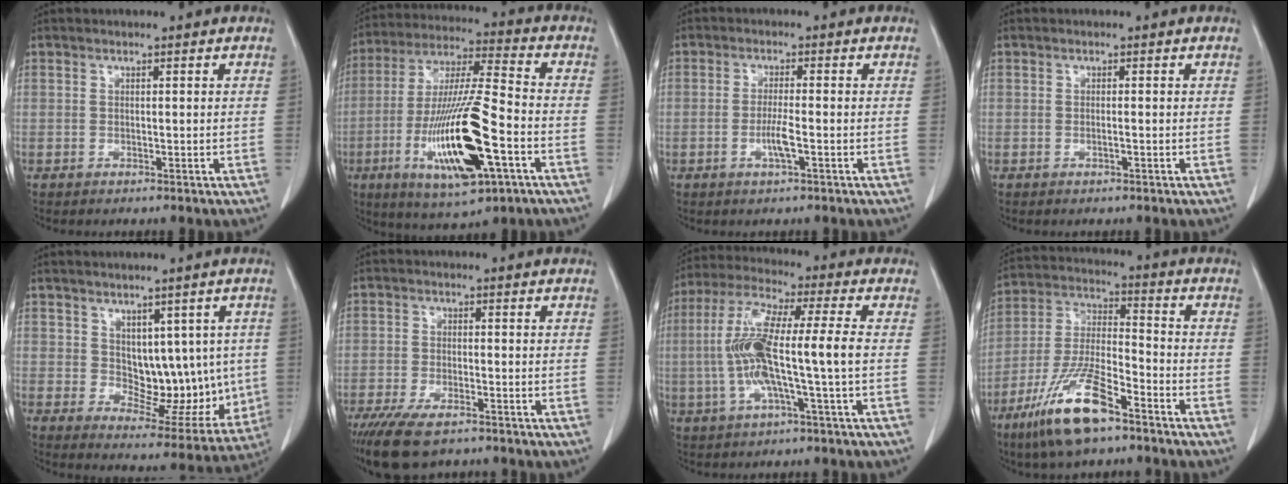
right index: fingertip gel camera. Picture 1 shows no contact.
{"total": 20.1, "force": [-6.6, 3.2, 18.7], "torque": [-0.390, -0.026, -0.111]}
{"total": 3.4, "force": [-1.1, 0.1, 3.2], "torque": [-0.066, -0.005, -0.022]}
{"total": 0.6, "force": [-0.2, 0.0, 0.5], "torque": [-0.012, 0.000, -0.002]}
{"total": 11.0, "force": [1.3, 6.6, 8.8], "torque": [-0.092, 0.005, 0.041]}
{"total": 9.1, "force": [-6.8, 2.7, 5.3], "torque": [-0.092, -0.017, -0.112]}
{"total": 12.3, "force": [-1.4, 0.6, 12.2], "torque": [-0.254, 0.017, -0.033]}
{"total": 14.4, "force": [-9.2, 3.3, 10.6], "torque": [-0.225, -0.021, -0.171]}